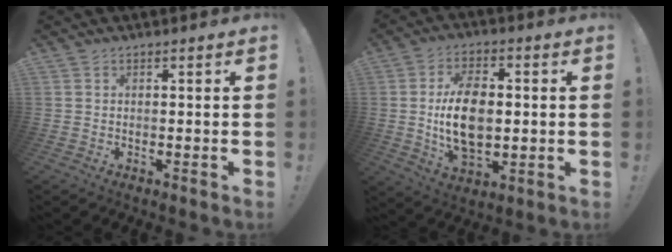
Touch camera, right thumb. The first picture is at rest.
{"total": 14.9, "force": [0.2, 9.0, 11.8], "torque": [-0.212, -0.006, -0.001]}